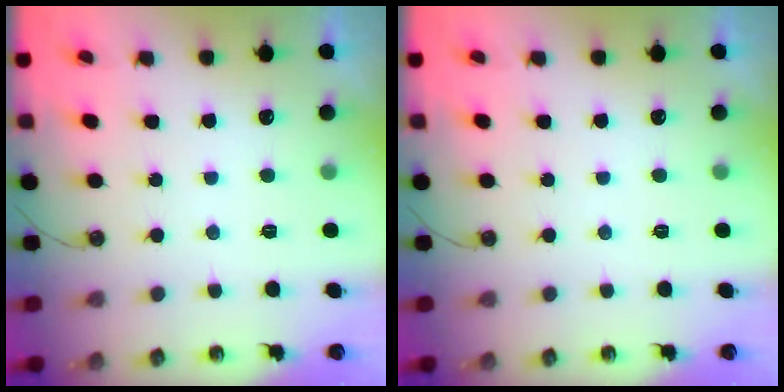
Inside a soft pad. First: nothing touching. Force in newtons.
{"total": 0.0}